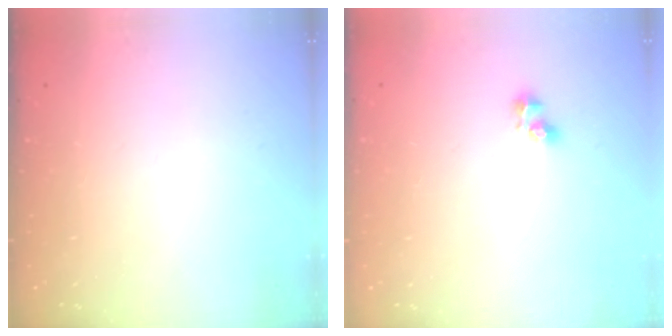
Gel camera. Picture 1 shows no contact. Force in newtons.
{"total": 2.7, "press": 2.5, "slide": 1.0}